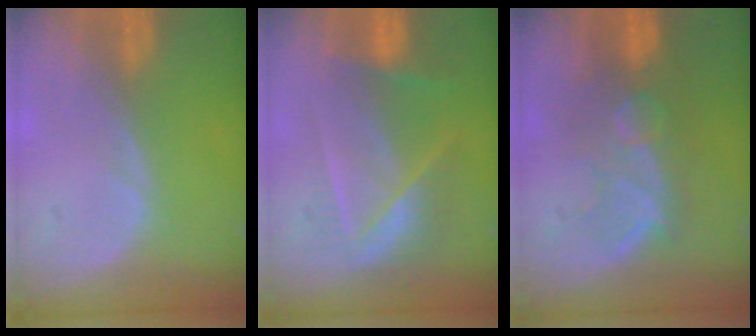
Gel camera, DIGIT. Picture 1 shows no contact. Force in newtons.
{"total": 7.2, "press": 6.3, "slide": 3.5}
{"total": 10.0, "press": 8.6, "slide": 5.1}